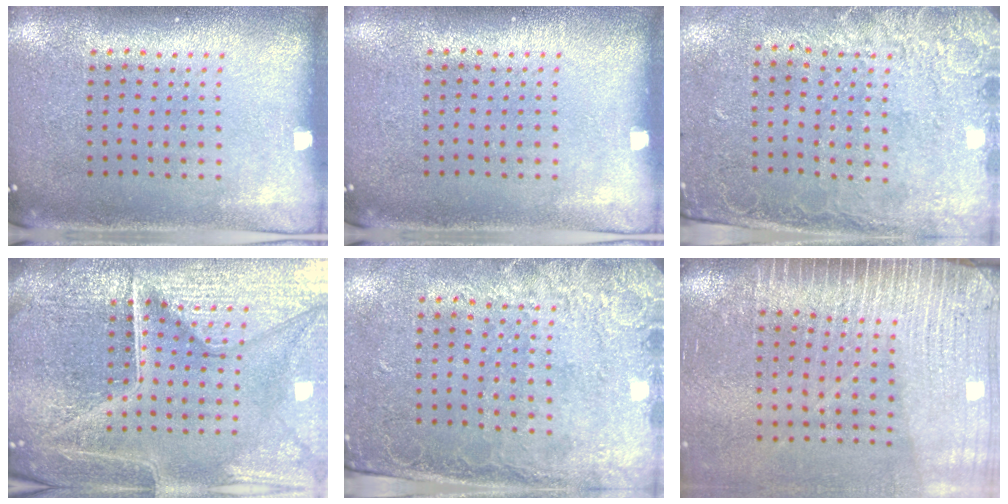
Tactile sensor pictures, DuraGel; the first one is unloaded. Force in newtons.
{"total": 0.0}
{"total": 2.6, "press": 2.0, "slide": 1.7}
{"total": 6.6, "press": 5.9, "slide": 3.0}
{"total": 2.6, "press": 2.0, "slide": 1.7}
{"total": 3.7, "press": 3.2, "slide": 1.9}